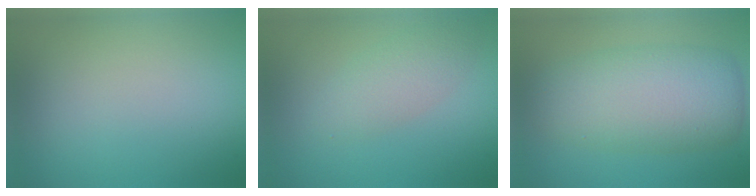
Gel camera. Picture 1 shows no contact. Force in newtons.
{"total": 2.8, "press": 2.8, "slide": 0.1}
{"total": 8.0, "press": 8.0, "slide": 0.4}